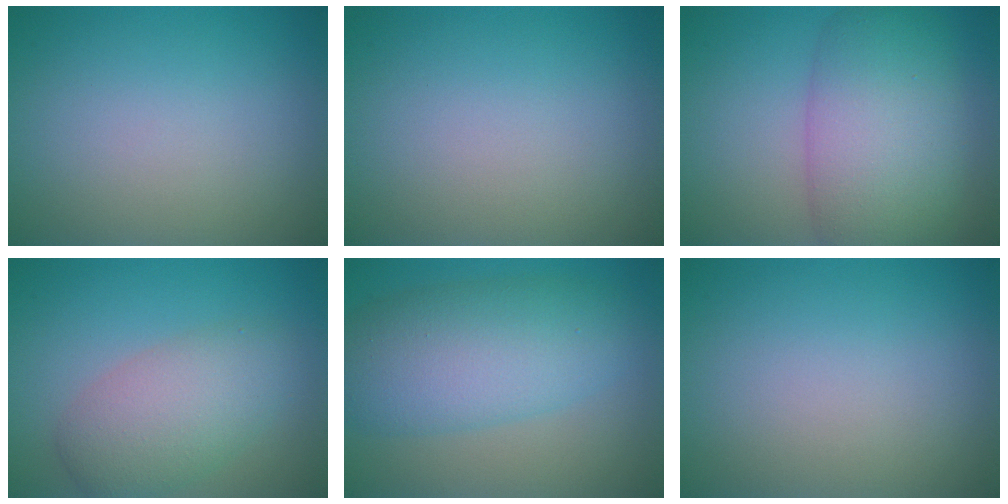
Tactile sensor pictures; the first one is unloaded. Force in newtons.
{"total": 0.0}
{"total": 8.7, "press": 8.7, "slide": 0.5}
{"total": 5.0, "press": 5.0, "slide": 0.2}
{"total": 7.8, "press": 7.8, "slide": 0.1}
{"total": 0.0}